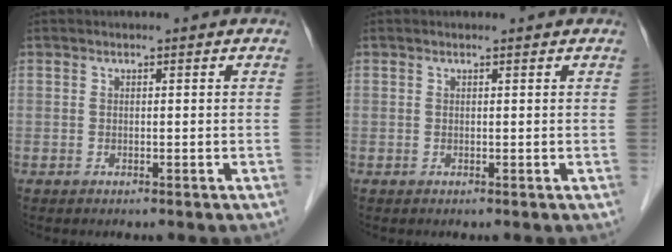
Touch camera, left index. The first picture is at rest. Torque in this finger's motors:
{"motor_torque": [0.11, -0.02, -0.06, 0.01]}